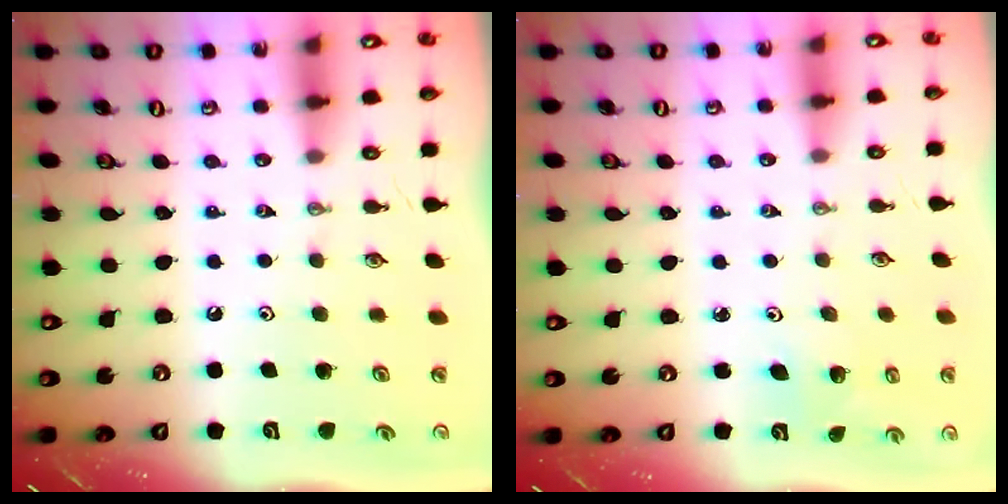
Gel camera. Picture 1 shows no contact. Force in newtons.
{"total": 2.3, "press": 2.3, "slide": 0.2}